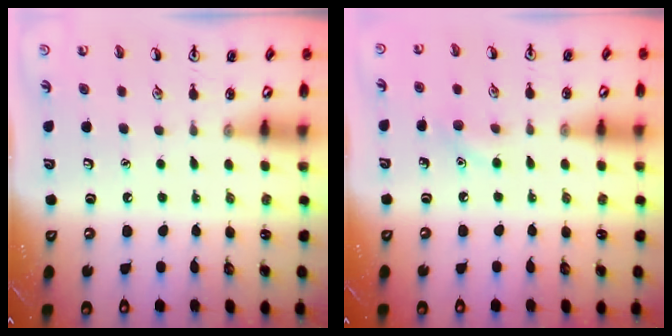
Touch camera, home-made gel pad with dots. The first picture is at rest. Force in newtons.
{"total": 6.5, "press": 6.2, "slide": 1.9}